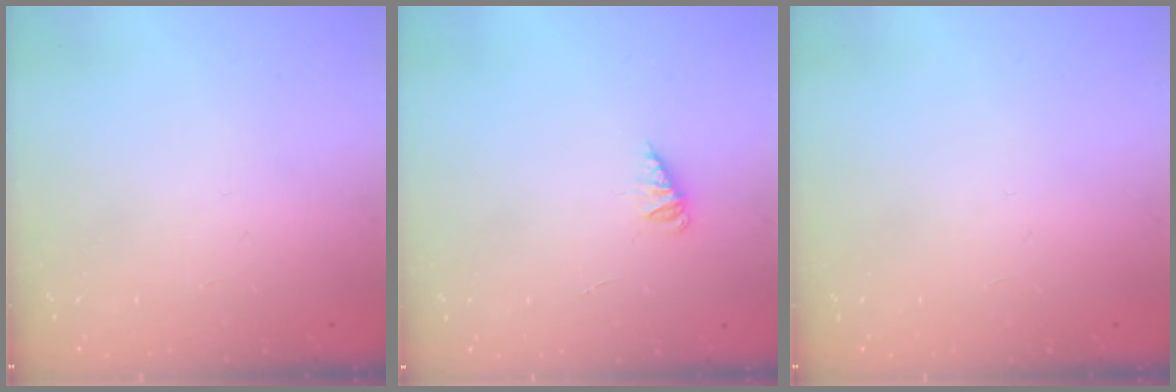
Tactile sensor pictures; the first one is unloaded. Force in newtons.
{"total": 1.1, "press": 1.1, "slide": 0.2}
{"total": 0.0}